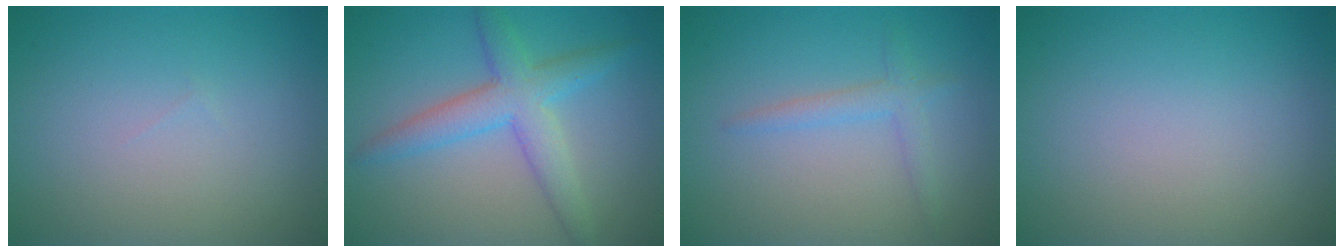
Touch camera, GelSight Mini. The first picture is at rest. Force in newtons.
{"total": 4.6, "press": 4.6, "slide": 0.1}
{"total": 1.8, "press": 1.8, "slide": 0.1}
{"total": 0.0}